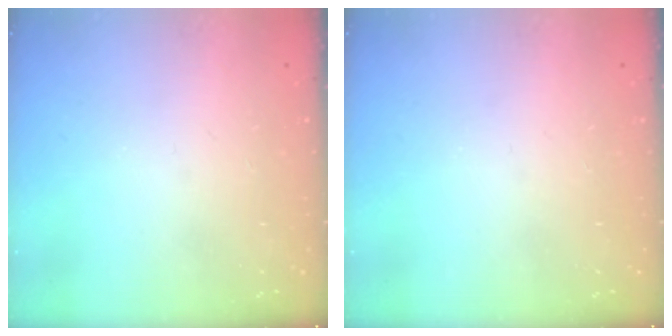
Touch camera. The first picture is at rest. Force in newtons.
{"total": 0.0}